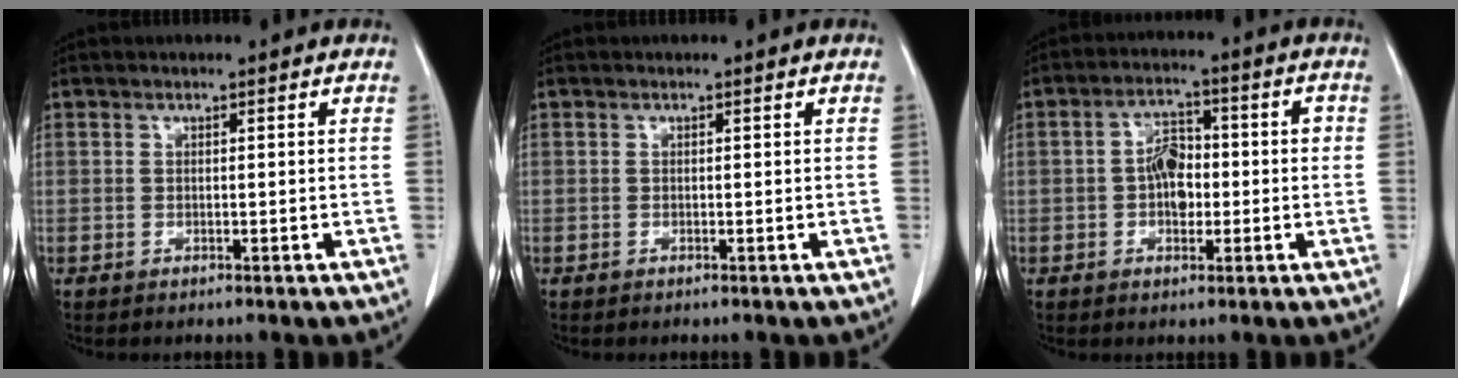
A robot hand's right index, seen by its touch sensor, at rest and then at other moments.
{"total": 0.0}
{"total": 5.8, "force": [-0.8, 3.4, 4.6], "torque": [-0.079, 0.023, -0.015]}